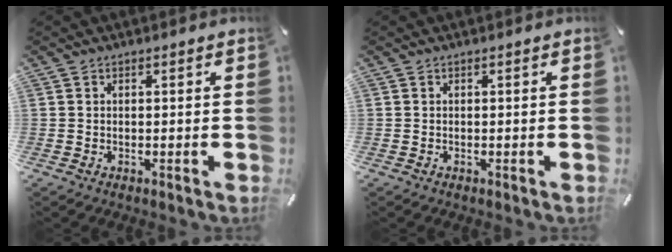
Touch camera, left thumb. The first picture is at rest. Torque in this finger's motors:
{"motor_torque": [0.11, 0.29, 0.18, -0.13, 0.02]}